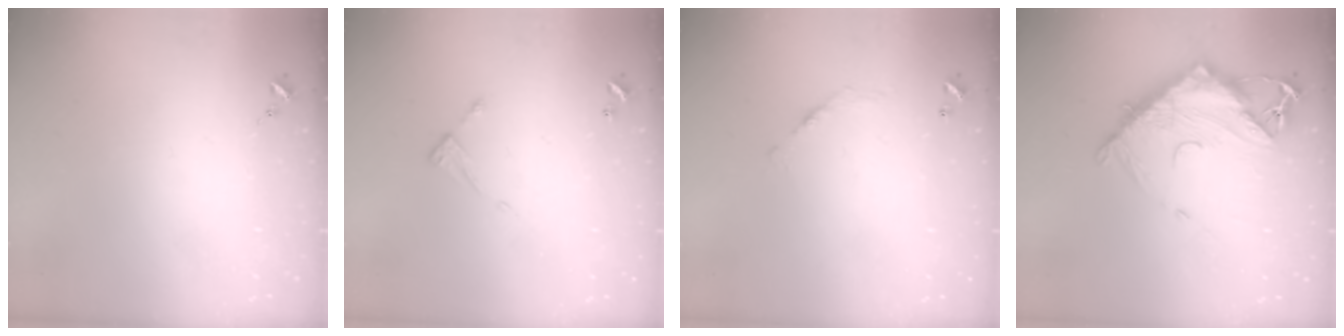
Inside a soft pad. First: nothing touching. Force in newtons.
{"total": 5.1, "press": 5.1, "slide": 0.4}
{"total": 6.8, "press": 6.8, "slide": 0.5}
{"total": 14.5, "press": 14.4, "slide": 1.4}